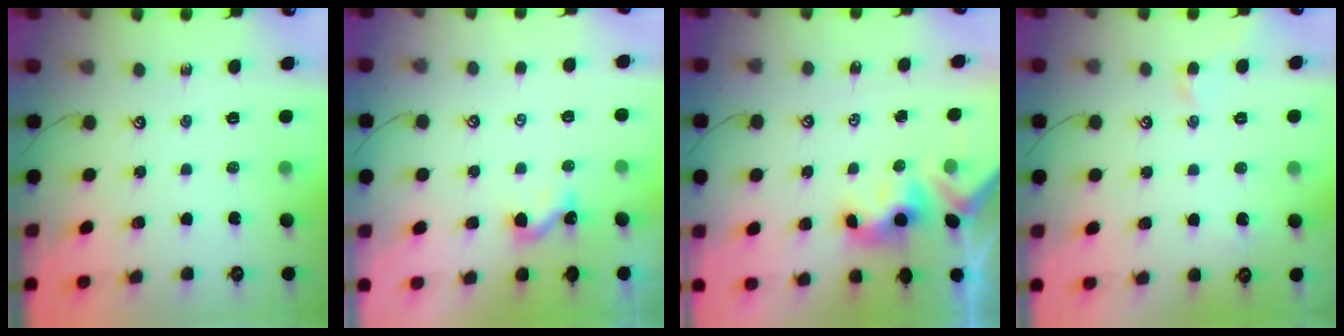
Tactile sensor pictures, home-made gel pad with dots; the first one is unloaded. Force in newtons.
{"total": 2.5, "press": 2.5, "slide": 0.3}
{"total": 3.3, "press": 3.3, "slide": 0.4}
{"total": 0.9, "press": 0.7, "slide": 0.6}